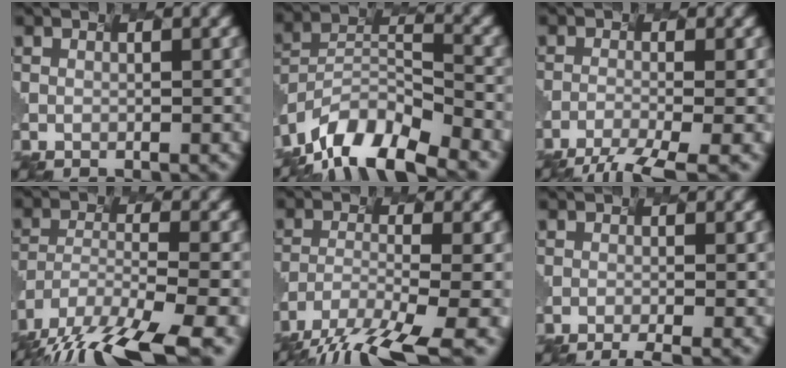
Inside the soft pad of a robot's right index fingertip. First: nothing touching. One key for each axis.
{"total": 11.9, "fx": -10.8, "fy": 2.6, "fz": 4.2, "tx": -0.112, "ty": -0.007, "tz": -0.161}
{"total": 4.9, "fx": -4.2, "fy": -0.2, "fz": 2.4, "tx": -0.050, "ty": -0.010, "tz": -0.059}
{"total": 13.1, "fx": -10.9, "fy": 2.6, "fz": 6.8, "tx": -0.182, "ty": -0.047, "tz": -0.147}
{"total": 9.1, "fx": -7.6, "fy": 0.8, "fz": 4.8, "tx": -0.115, "ty": -0.021, "tz": -0.108}
{"total": 2.3, "fx": -2.0, "fy": -0.4, "fz": 1.1, "tx": -0.014, "ty": -0.007, "tz": -0.008}